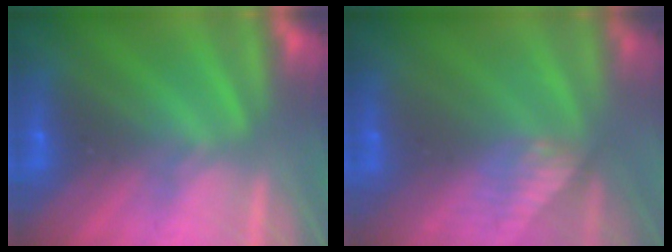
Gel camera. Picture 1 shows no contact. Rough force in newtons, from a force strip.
{"total": 2.9}